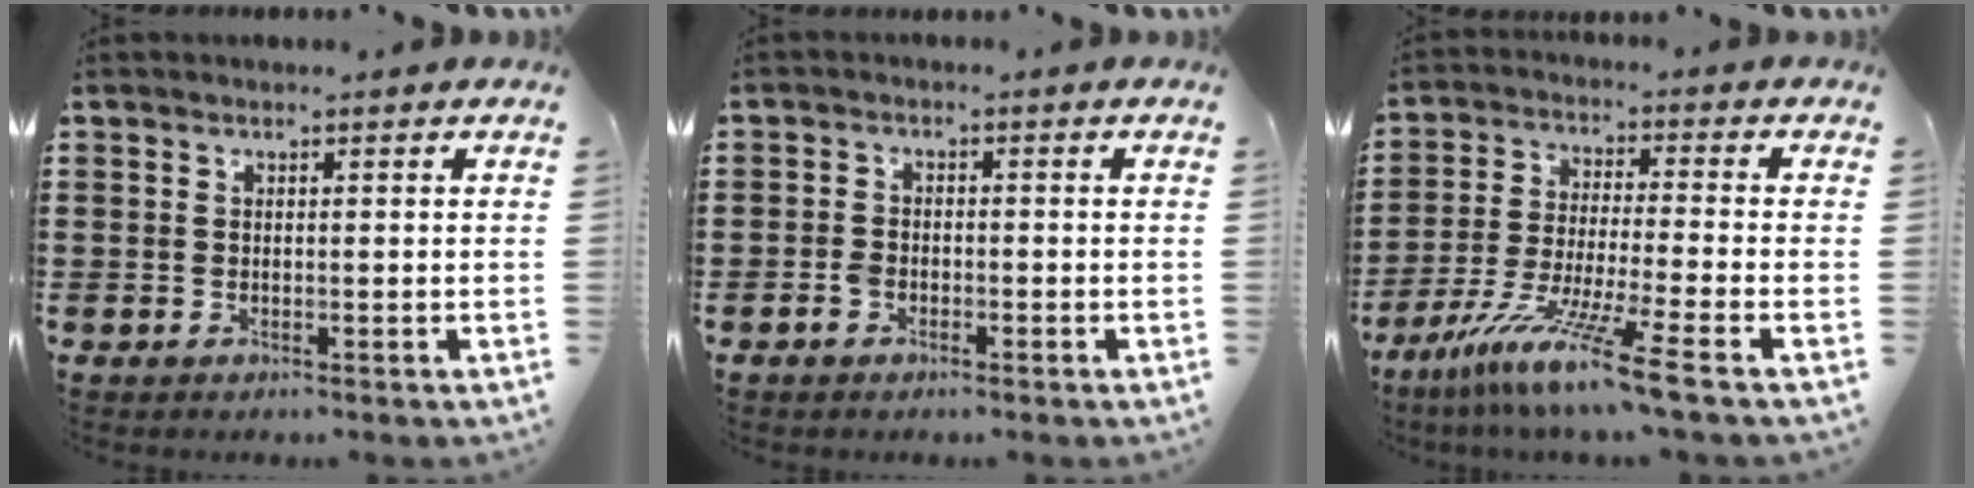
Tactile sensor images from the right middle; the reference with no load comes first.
{"total": 1.9, "force": [-1.2, 1.0, 1.0], "torque": [-0.029, -0.001, -0.026]}
{"total": 10.7, "force": [-8.0, -0.6, 7.1], "torque": [-0.144, -0.009, -0.161]}